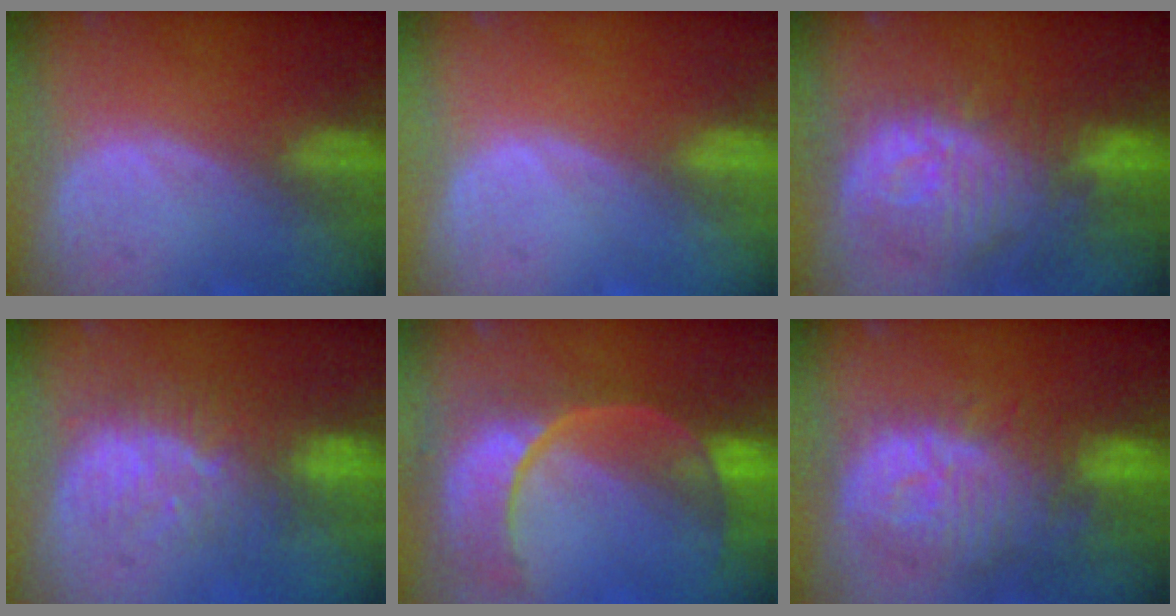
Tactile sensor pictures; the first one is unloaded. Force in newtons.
{"total": 0.0}
{"total": 12.2, "press": 10.9, "slide": 5.4}
{"total": 9.2, "press": 8.3, "slide": 4.0}
{"total": 11.1, "press": 9.3, "slide": 6.0}
{"total": 12.4, "press": 11.0, "slide": 5.7}